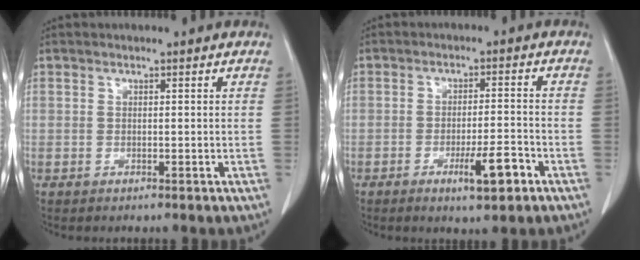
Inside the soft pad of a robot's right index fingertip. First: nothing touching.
{"total": 6.1, "force": [-3.1, 0.8, 5.1], "torque": [-0.084, -0.005, -0.046]}